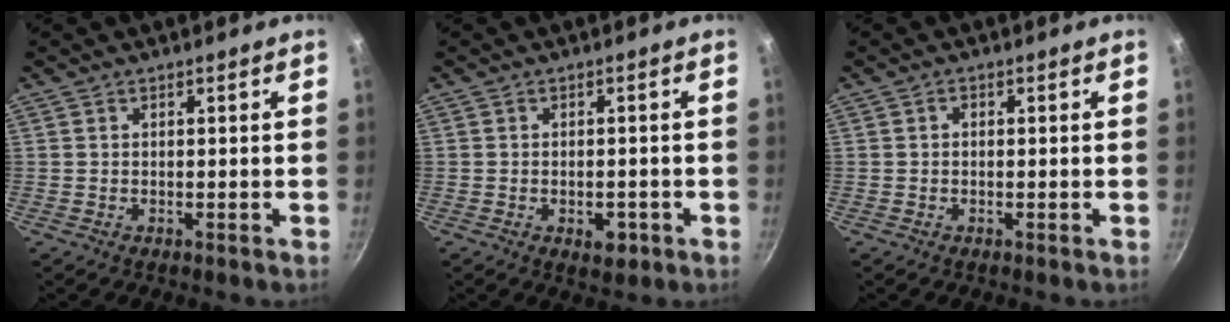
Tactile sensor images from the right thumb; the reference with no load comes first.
{"total": 3.9, "force": [-1.5, 2.2, 2.8], "torque": [-0.026, 0.009, -0.017]}
{"total": 1.0, "force": [0.0, 0.8, 0.6], "torque": [-0.009, 0.006, -0.001]}